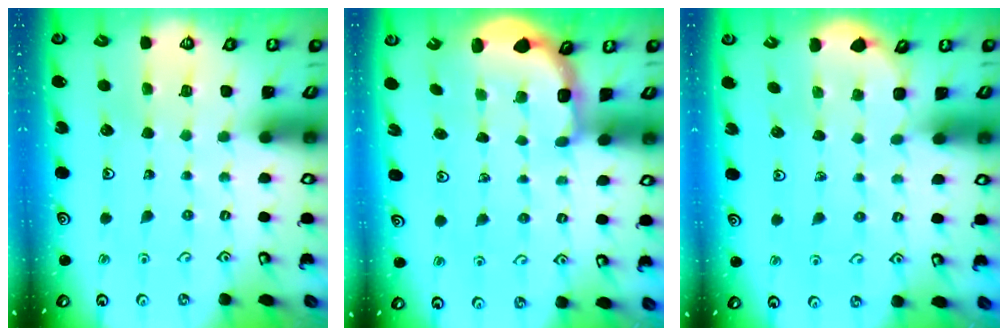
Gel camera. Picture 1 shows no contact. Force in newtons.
{"total": 2.7, "press": 2.4, "slide": 1.4}
{"total": 2.1, "press": 1.8, "slide": 1.1}